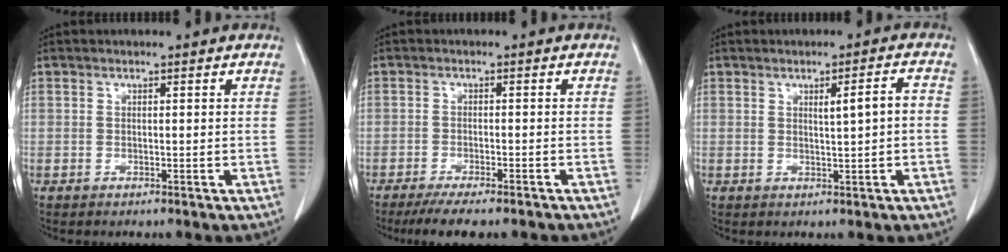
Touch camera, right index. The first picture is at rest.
{"total": 9.2, "force": [-7.7, 1.6, 4.8], "torque": [-0.061, -0.009, -0.109]}
{"total": 3.3, "force": [0.2, 0.3, 3.3], "torque": [-0.053, 0.005, 0.006]}